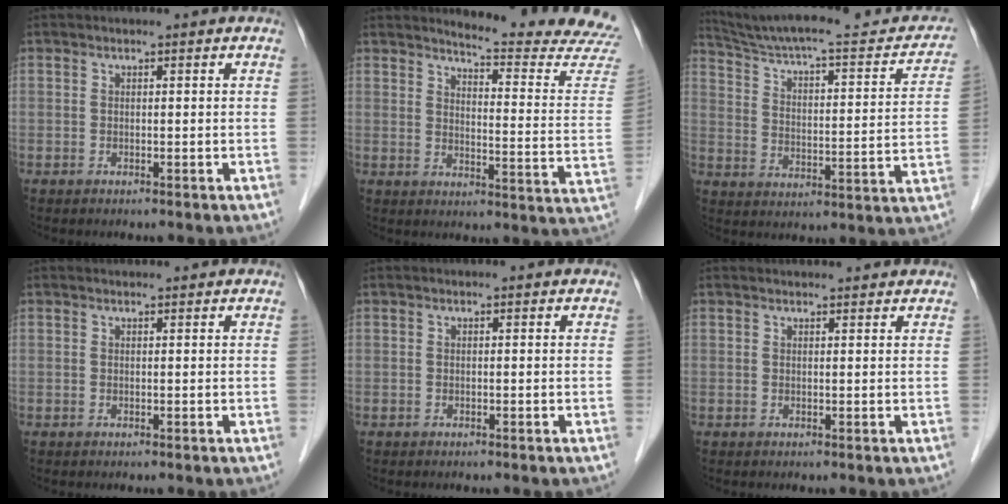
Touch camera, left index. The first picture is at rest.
{"total": 16.6, "force": [16.2, -1.1, 3.2], "torque": [-0.042, -0.133, 0.176]}
{"total": 24.0, "force": [21.6, 3.9, 9.7], "torque": [-0.145, -0.017, 0.291]}
{"total": 2.1, "force": [2.0, 0.3, 0.5], "torque": [-0.011, 0.020, 0.027]}
{"total": 0.9, "force": [0.8, 0.1, 0.2], "torque": [-0.006, 0.014, 0.010]}
{"total": 4.3, "force": [4.2, 0.5, 0.4], "torque": [-0.012, 0.029, 0.058]}